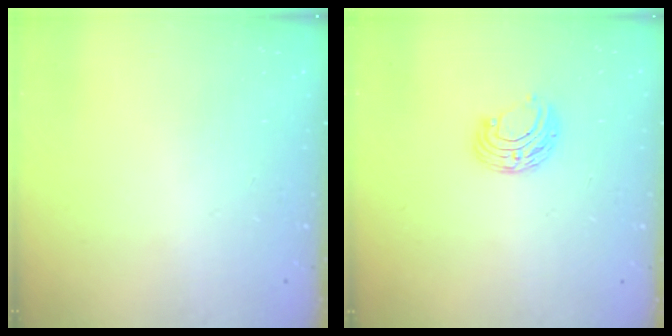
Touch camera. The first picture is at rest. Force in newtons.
{"total": 7.6, "press": 7.5, "slide": 0.6}